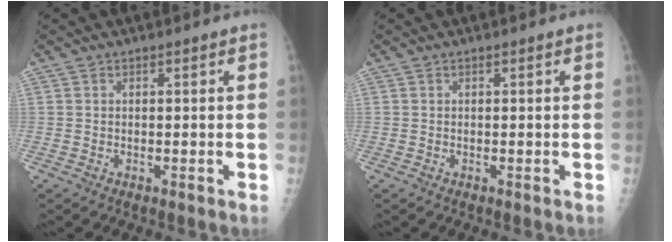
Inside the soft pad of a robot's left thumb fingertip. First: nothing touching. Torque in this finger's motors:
{"motor_torque": [0.00, 0.00, 0.00, 0.00, 0.00]}